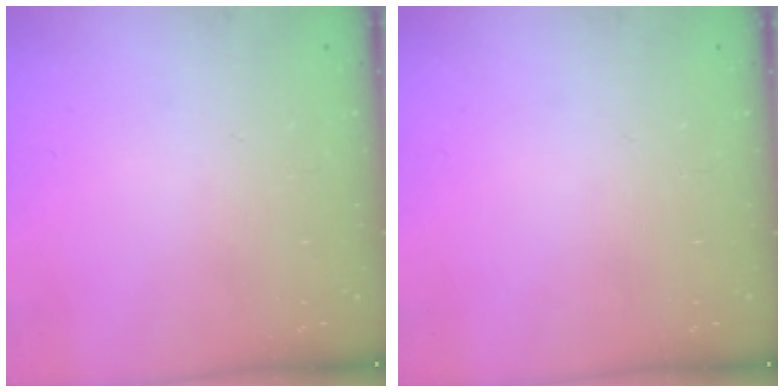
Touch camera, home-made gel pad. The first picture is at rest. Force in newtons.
{"total": 0.0}